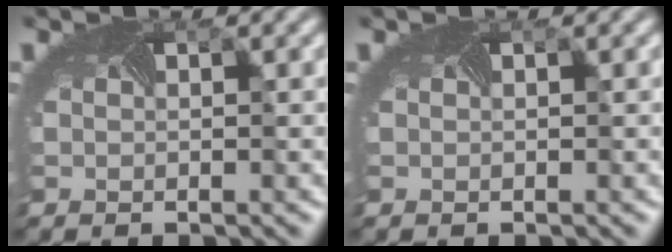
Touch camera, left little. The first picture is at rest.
{"total": 0.0}